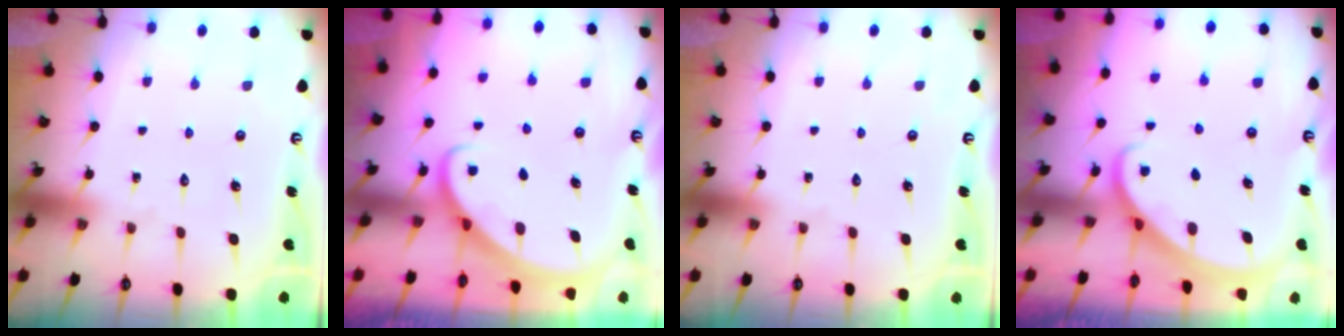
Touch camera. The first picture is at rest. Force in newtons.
{"total": 2.7, "press": 2.7, "slide": 0.1}
{"total": 0.0}
{"total": 1.9, "press": 1.9, "slide": 0.2}